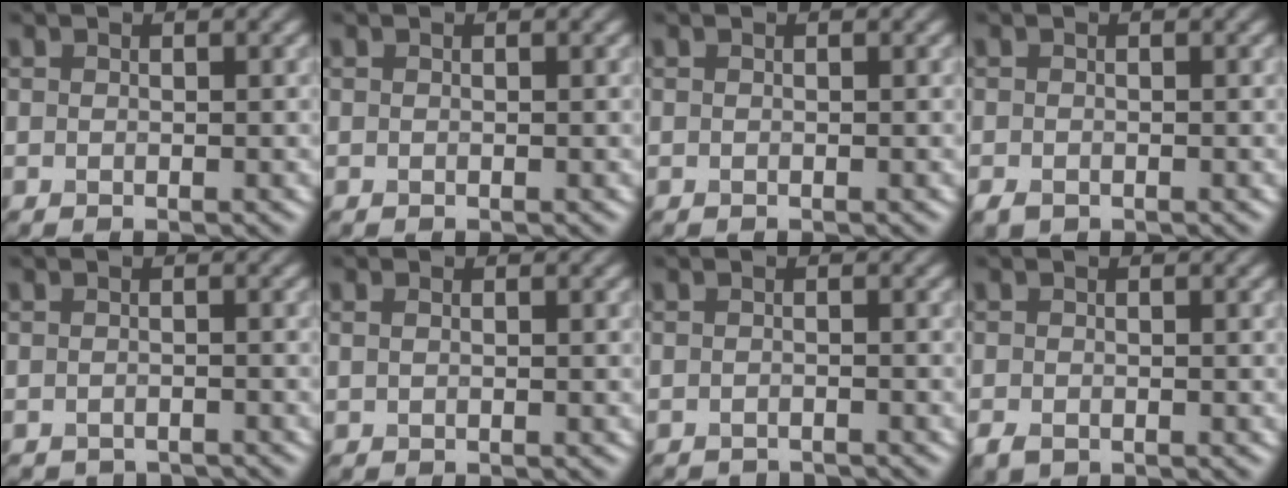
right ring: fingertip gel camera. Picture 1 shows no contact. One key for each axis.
{"total": 0.0}
{"total": 0.0}
{"total": 1.0, "fx": -0.7, "fy": 0.6, "fz": 0.5, "tx": -0.009, "ty": -0.004, "tz": -0.013}
{"total": 1.8, "fx": -1.8, "fy": 0.2, "fz": -0.1, "tx": 0.008, "ty": -0.005, "tz": -0.023}
{"total": 0.6, "fx": 0.3, "fy": 0.4, "fz": 0.4, "tx": -0.011, "ty": -0.002, "tz": 0.003}
{"total": 2.2, "fx": -2.2, "fy": 0.1, "fz": 0.1, "tx": 0.004, "ty": -0.008, "tz": -0.030}
{"total": 1.4, "fx": -0.9, "fy": 0.8, "fz": 0.7, "tx": -0.014, "ty": -0.005, "tz": -0.018}